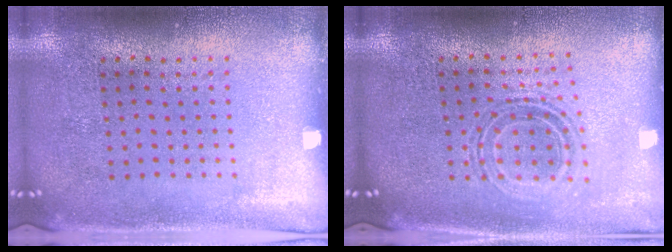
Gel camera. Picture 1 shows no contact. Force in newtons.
{"total": 0.9, "press": 0.8, "slide": 0.3}